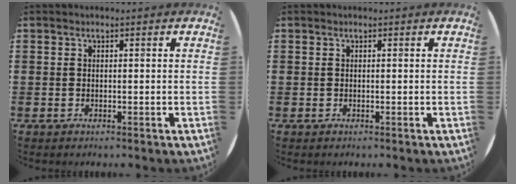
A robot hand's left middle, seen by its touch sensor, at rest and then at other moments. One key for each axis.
{"total": 0.0}